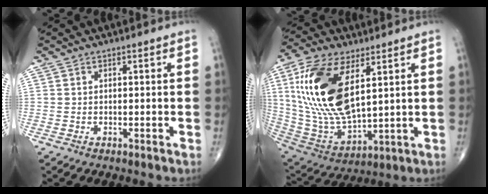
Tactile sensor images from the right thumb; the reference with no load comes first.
{"total": 22.3, "force": [6.6, 10.4, 18.6], "torque": [-0.375, -0.031, 0.130]}